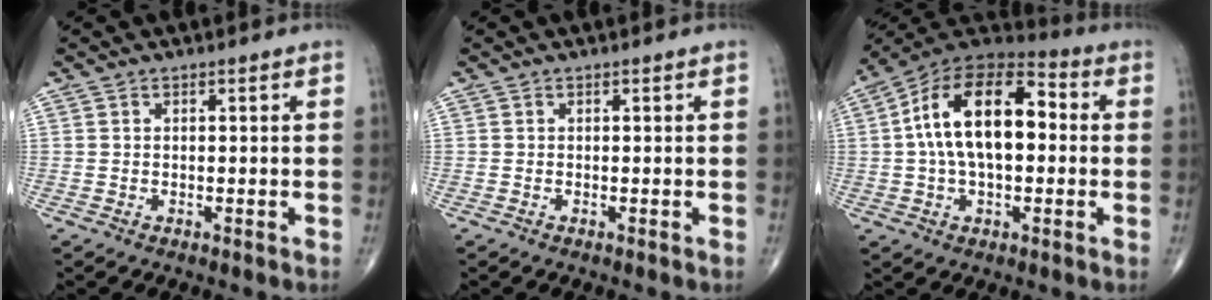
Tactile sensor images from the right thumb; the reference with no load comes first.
{"total": 0.0}
{"total": 18.7, "force": [1.5, 10.2, 15.6], "torque": [-0.258, 0.039, 0.017]}